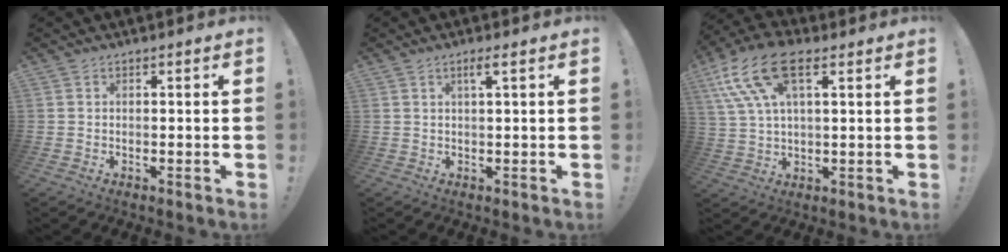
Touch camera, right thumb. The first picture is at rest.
{"total": 2.5, "force": [0.8, -0.2, 2.3], "torque": [-0.046, 0.001, 0.010]}
{"total": 15.7, "force": [7.2, 7.1, 12.1], "torque": [-0.252, -0.012, 0.129]}